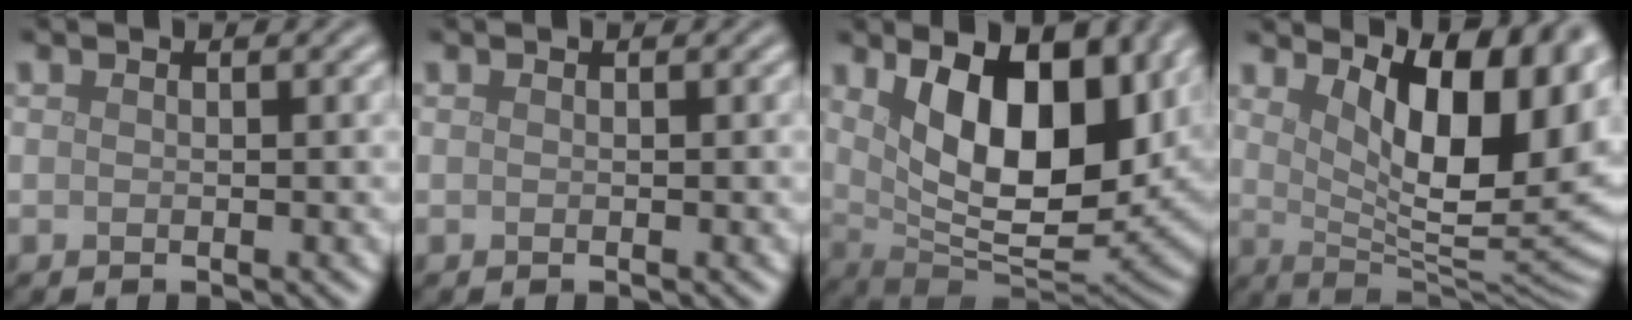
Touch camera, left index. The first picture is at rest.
{"total": 0.0}
{"total": 13.3, "force": [4.3, 6.4, 10.8], "torque": [-0.157, -0.012, 0.073]}
{"total": 12.2, "force": [4.4, 4.7, 10.4], "torque": [-0.134, -0.004, 0.073]}